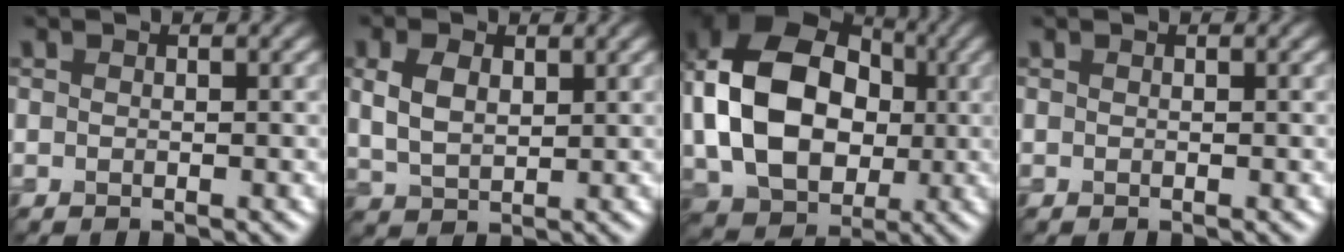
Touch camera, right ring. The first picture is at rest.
{"total": 3.7, "force": [1.2, 2.3, 2.6], "torque": [-0.064, 0.001, 0.027]}
{"total": 15.0, "force": [0.5, 11.2, 10.1], "torque": [-0.196, 0.004, 0.011]}
{"total": 0.0}